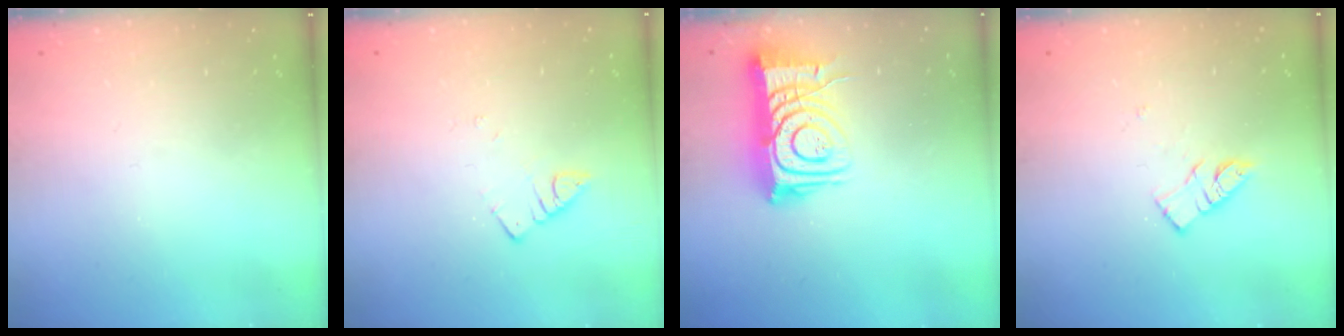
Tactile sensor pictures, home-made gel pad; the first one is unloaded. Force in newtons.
{"total": 2.5, "press": 2.5, "slide": 0.3}
{"total": 14.3, "press": 14.2, "slide": 1.6}
{"total": 9.1, "press": 9.1, "slide": 0.4}